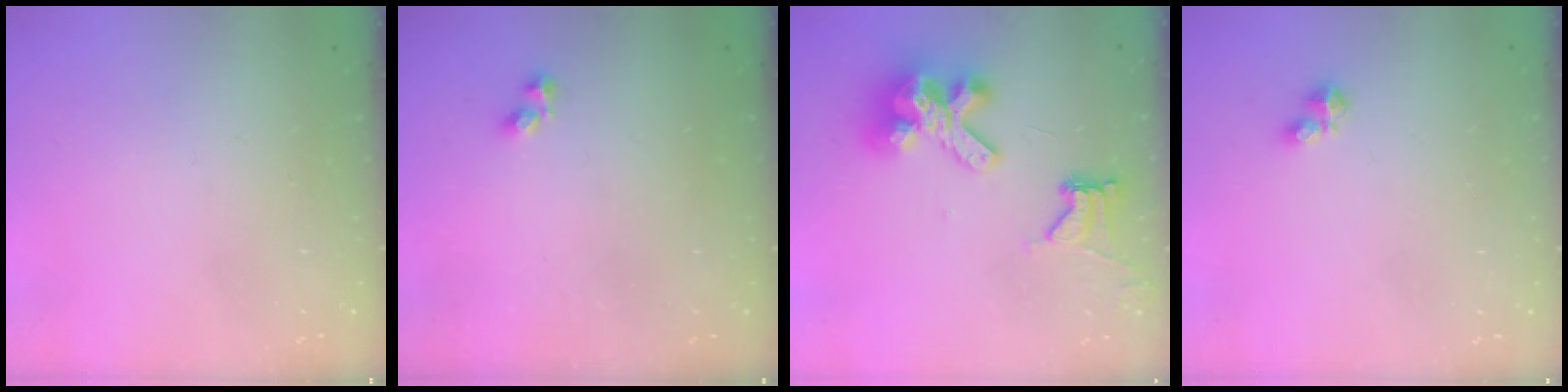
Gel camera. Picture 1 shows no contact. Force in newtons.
{"total": 1.6, "press": 1.5, "slide": 0.3}
{"total": 14.3, "press": 14.2, "slide": 1.7}
{"total": 4.2, "press": 4.2, "slide": 0.6}